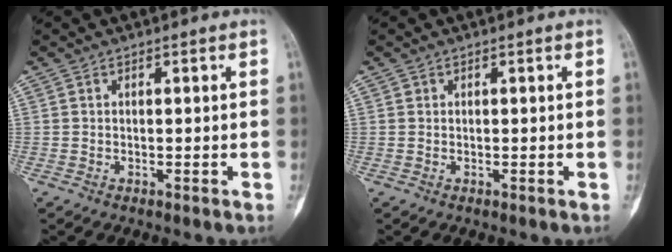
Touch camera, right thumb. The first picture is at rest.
{"total": 0.0}